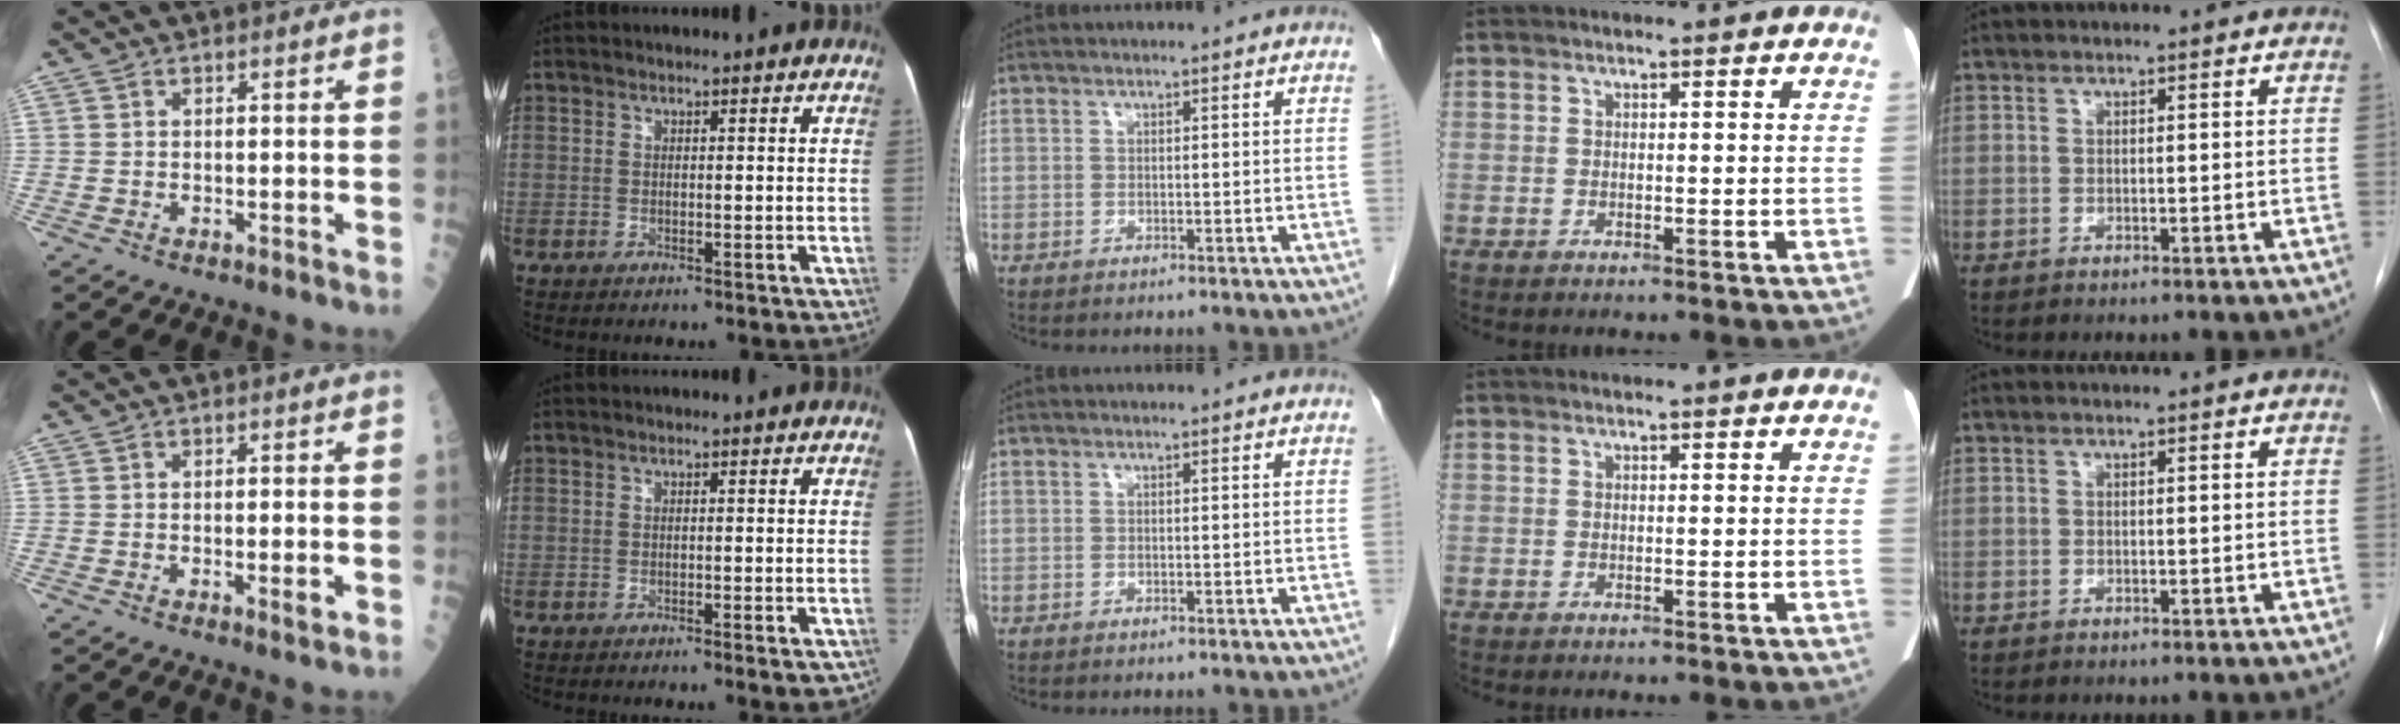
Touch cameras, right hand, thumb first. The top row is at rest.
{"thumb": {"total": 2.1, "force": [-0.5, 0.3, 2.0], "torque": [-0.030, -0.006, -0.008]}, "index": {"total": 2.5, "force": [-1.8, 0.4, 1.8], "torque": [-0.014, -0.003, -0.022]}}